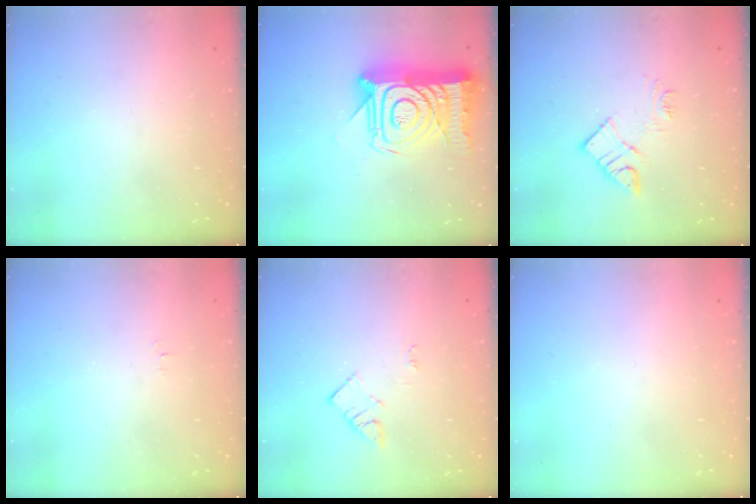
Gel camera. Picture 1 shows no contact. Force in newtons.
{"total": 22.4, "press": 22.4, "slide": 1.7}
{"total": 9.7, "press": 9.6, "slide": 0.6}
{"total": 2.5, "press": 2.5, "slide": 0.3}
{"total": 2.7, "press": 2.6, "slide": 0.4}
{"total": 1.6, "press": 1.6, "slide": 0.1}